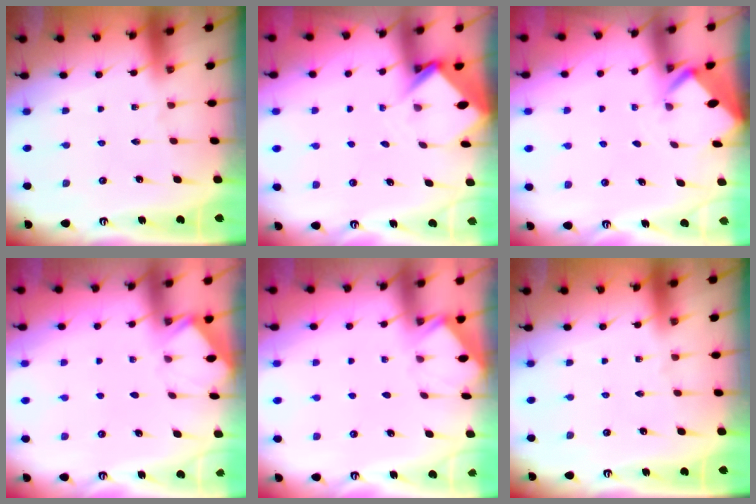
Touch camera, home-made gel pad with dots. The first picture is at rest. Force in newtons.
{"total": 3.5, "press": 3.4, "slide": 0.3}
{"total": 2.2, "press": 2.2, "slide": 0.2}
{"total": 1.6, "press": 1.6, "slide": 0.1}
{"total": 1.6, "press": 1.6, "slide": 0.1}
{"total": 0.0}